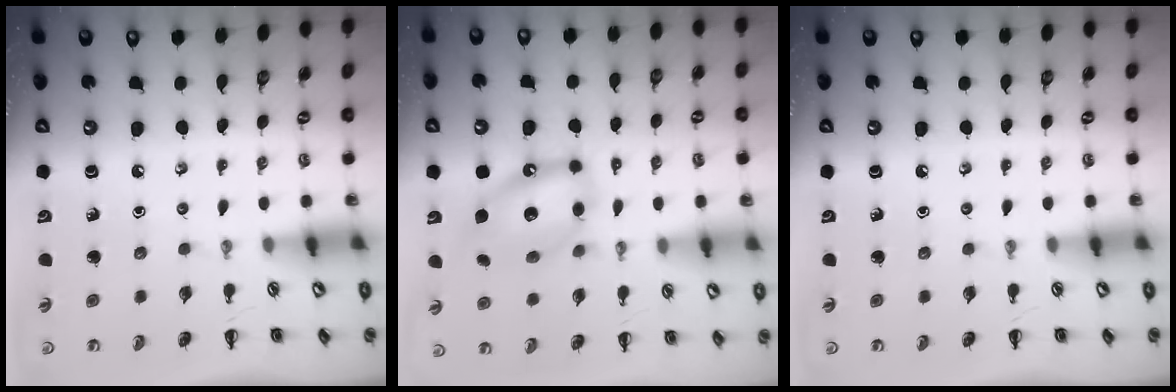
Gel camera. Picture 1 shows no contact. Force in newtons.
{"total": 13.0, "press": 12.5, "slide": 3.5}
{"total": 0.0}